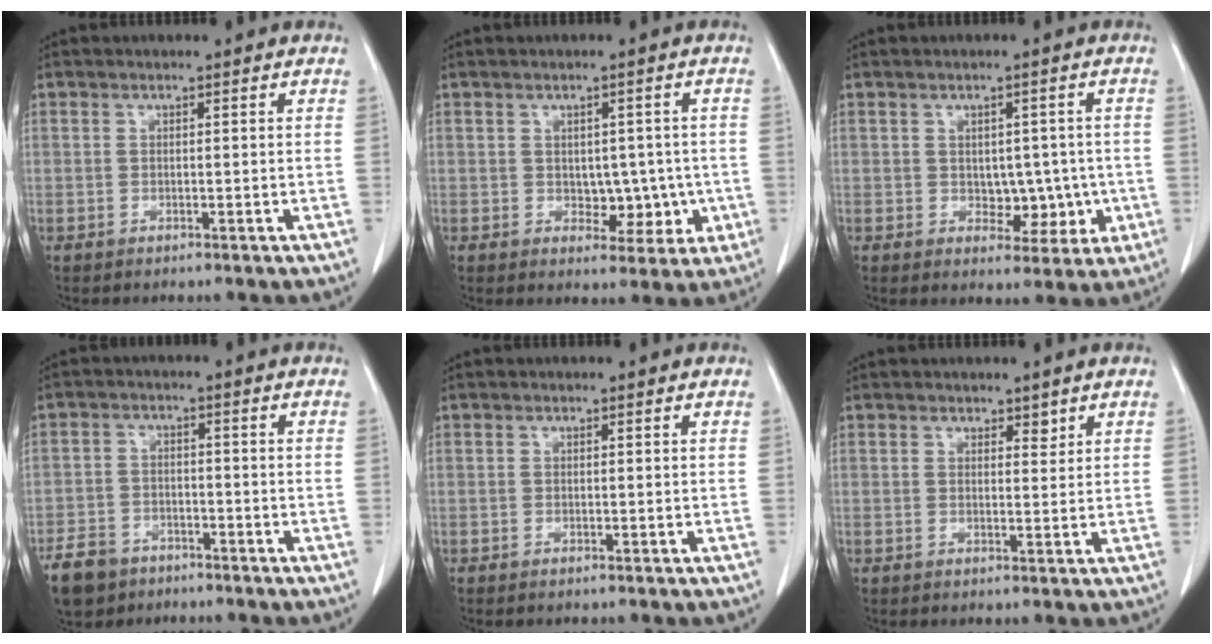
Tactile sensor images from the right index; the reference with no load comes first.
{"total": 6.5, "force": [-0.6, 4.6, 4.6], "torque": [-0.048, 0.016, 0.007]}
{"total": 6.5, "force": [-0.5, 4.5, 4.7], "torque": [-0.051, 0.014, 0.007]}
{"total": 8.7, "force": [-5.8, 5.7, 3.0], "torque": [-0.073, 0.001, -0.099]}
{"total": 0.8, "force": [-0.4, 0.4, 0.5], "torque": [-0.015, -0.001, -0.003]}
{"total": 2.1, "force": [1.4, 1.4, 0.7], "torque": [-0.010, 0.001, 0.023]}